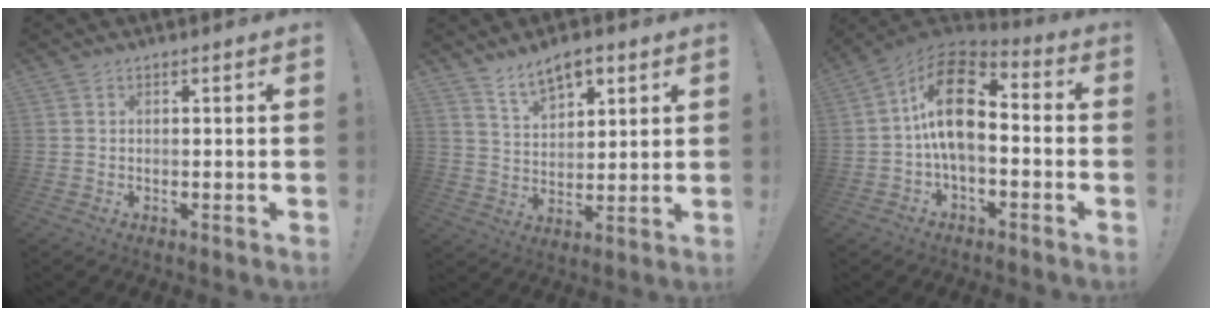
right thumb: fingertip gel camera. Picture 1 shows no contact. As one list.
[{"total": 8.8, "force": [6.1, 4.6, 4.3], "torque": [-0.062, -0.030, 0.114]}, {"total": 16.3, "force": [1.6, 9.5, 13.2], "torque": [-0.240, 0.007, 0.030]}]